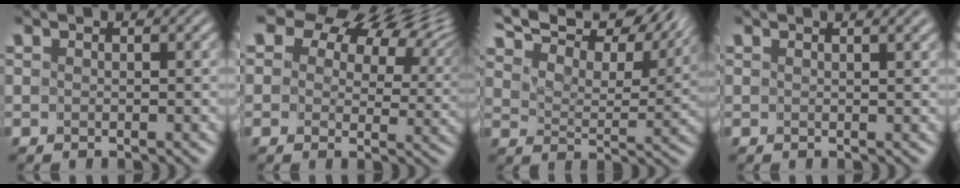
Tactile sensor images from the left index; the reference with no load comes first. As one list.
[{"total": 13.5, "force": [7.2, 8.5, 7.7], "torque": [-0.123, 0.046, 0.120]}, {"total": 11.3, "force": [9.7, 3.1, 4.9], "torque": [-0.118, 0.017, 0.151]}, {"total": 4.1, "force": [2.6, 1.8, 2.7], "torque": [-0.015, 0.035, 0.015]}]